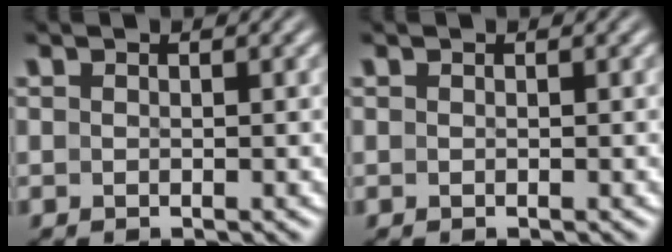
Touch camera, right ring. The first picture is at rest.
{"total": 0.0}